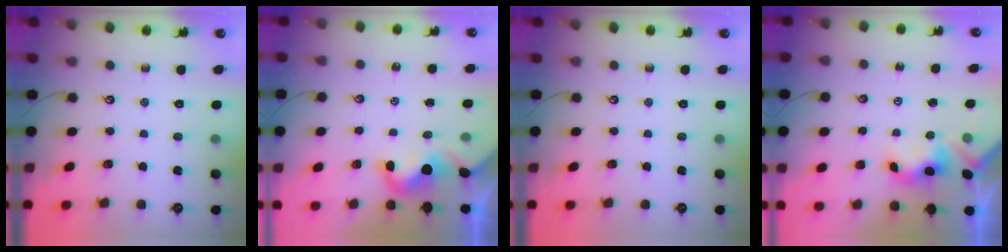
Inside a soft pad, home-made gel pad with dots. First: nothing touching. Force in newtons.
{"total": 1.7, "press": 1.7, "slide": 0.2}
{"total": 0.0}
{"total": 3.0, "press": 2.9, "slide": 0.6}